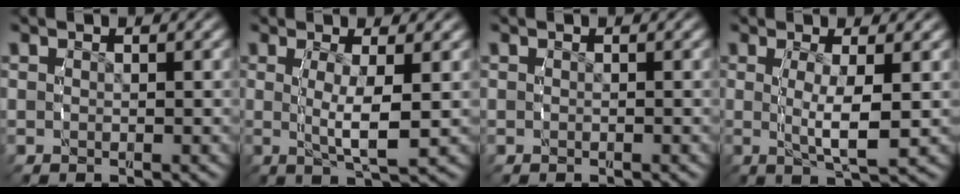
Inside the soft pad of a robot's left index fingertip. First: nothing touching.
{"total": 4.9, "force": [-0.1, 1.5, 4.7], "torque": [-0.085, -0.009, -0.003]}
{"total": 0.0}
{"total": 4.9, "force": [-0.3, 1.6, 4.6], "torque": [-0.087, -0.011, -0.005]}